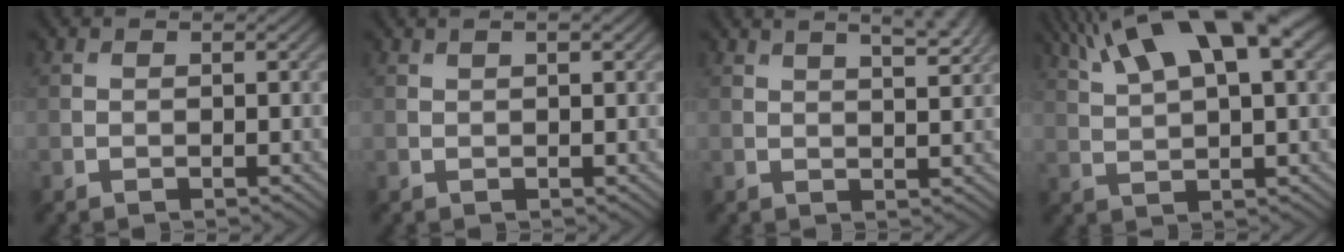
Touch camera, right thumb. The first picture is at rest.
{"total": 1.4, "force": [0.9, 0.0, 1.1], "torque": [-0.017, 0.004, 0.017]}
{"total": 4.3, "force": [3.0, 0.8, 3.0], "torque": [-0.038, 0.011, 0.040]}
{"total": 14.4, "force": [8.2, 4.7, 10.9], "torque": [-0.212, 0.027, 0.150]}